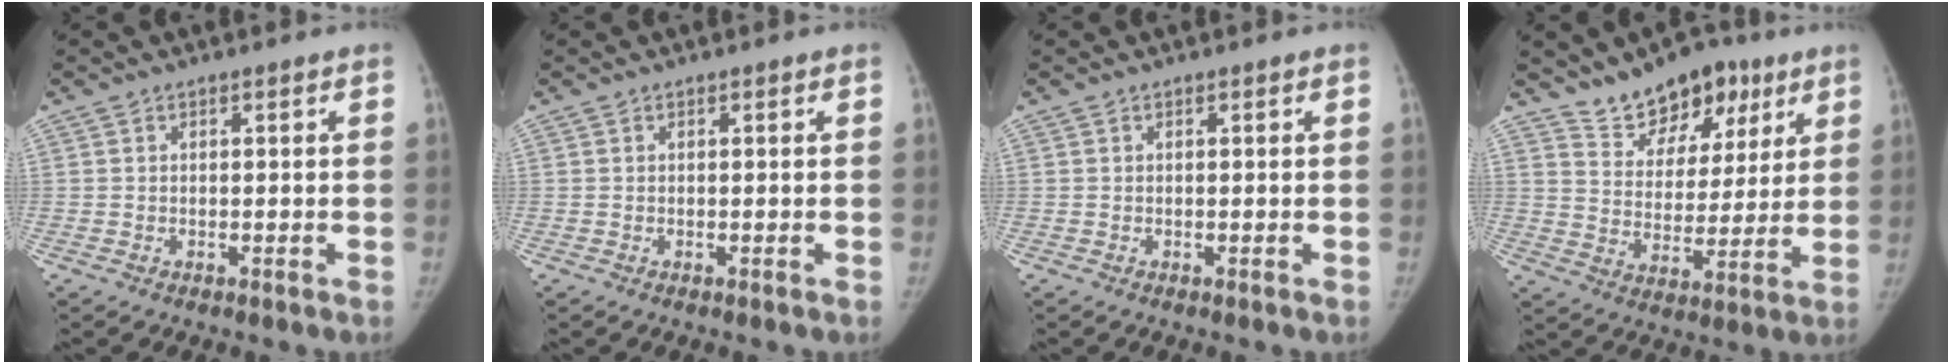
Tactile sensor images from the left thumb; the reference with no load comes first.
{"total": 0.0}
{"total": 0.0}
{"total": 13.1, "force": [8.9, 7.8, 5.6], "torque": [-0.040, -0.043, 0.148]}